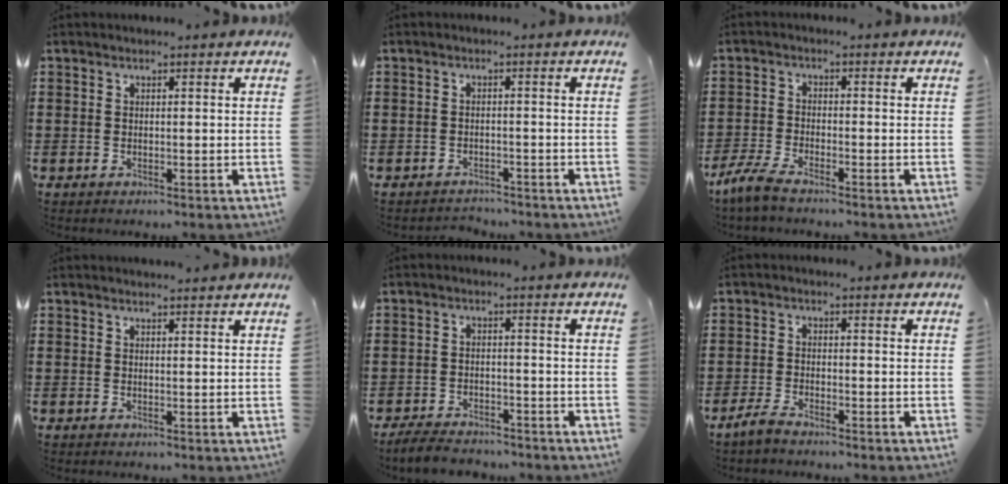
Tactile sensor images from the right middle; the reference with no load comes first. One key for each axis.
{"total": 1.8, "fx": -1.7, "fy": 0.3, "fz": -0.2, "tx": -0.002, "ty": 0.001, "tz": -0.040}
{"total": 4.0, "fx": -3.4, "fy": 0.4, "fz": 2.1, "tx": -0.062, "ty": -0.013, "tz": -0.074}
{"total": 0.9, "fx": 0.9, "fy": 0.0, "fz": 0.1, "tx": 0.003, "ty": -0.004, "tz": 0.015}
{"total": 3.7, "fx": -3.5, "fy": 0.8, "fz": 0.7, "tx": -0.020, "ty": 0.003, "tz": -0.075}
{"total": 2.6, "fx": -2.3, "fy": 0.4, "fz": 1.3, "tx": -0.044, "ty": -0.002, "tz": -0.052}